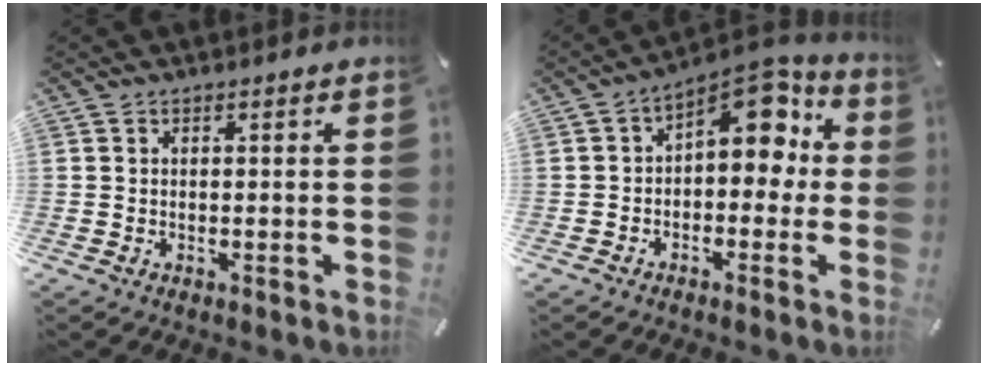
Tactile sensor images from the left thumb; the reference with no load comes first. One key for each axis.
{"total": 10.5, "fx": 4.7, "fy": 6.1, "fz": 7.2, "tx": -0.087, "ty": -0.046, "tz": 0.078}